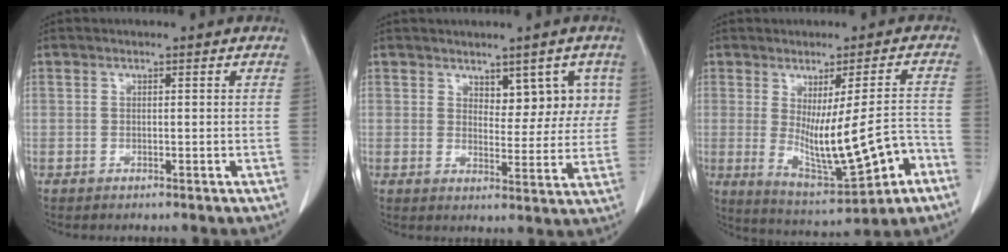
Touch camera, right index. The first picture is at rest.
{"total": 6.5, "force": [3.2, 3.5, 4.4], "torque": [-0.040, 0.006, 0.046]}
{"total": 13.6, "force": [-3.3, 2.3, 13.0], "torque": [-0.199, -0.015, -0.030]}